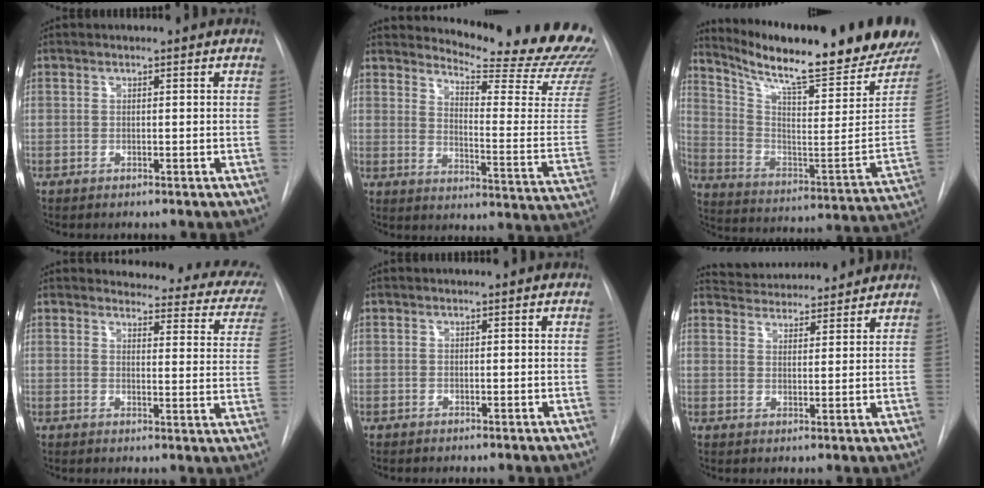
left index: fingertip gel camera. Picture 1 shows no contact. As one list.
[{"total": 22.3, "force": [21.1, 2.1, 6.6], "torque": [-0.091, -0.140, 0.245]}, {"total": 26.1, "force": [22.3, 1.7, 13.5], "torque": [-0.226, -0.074, 0.316]}, {"total": 18.4, "force": [17.2, 4.7, 4.6], "torque": [-0.019, -0.073, 0.163]}, {"total": 0.0}, {"total": 11.6, "force": [11.1, 2.2, 2.6], "torque": [-0.038, 0.021, 0.158]}]